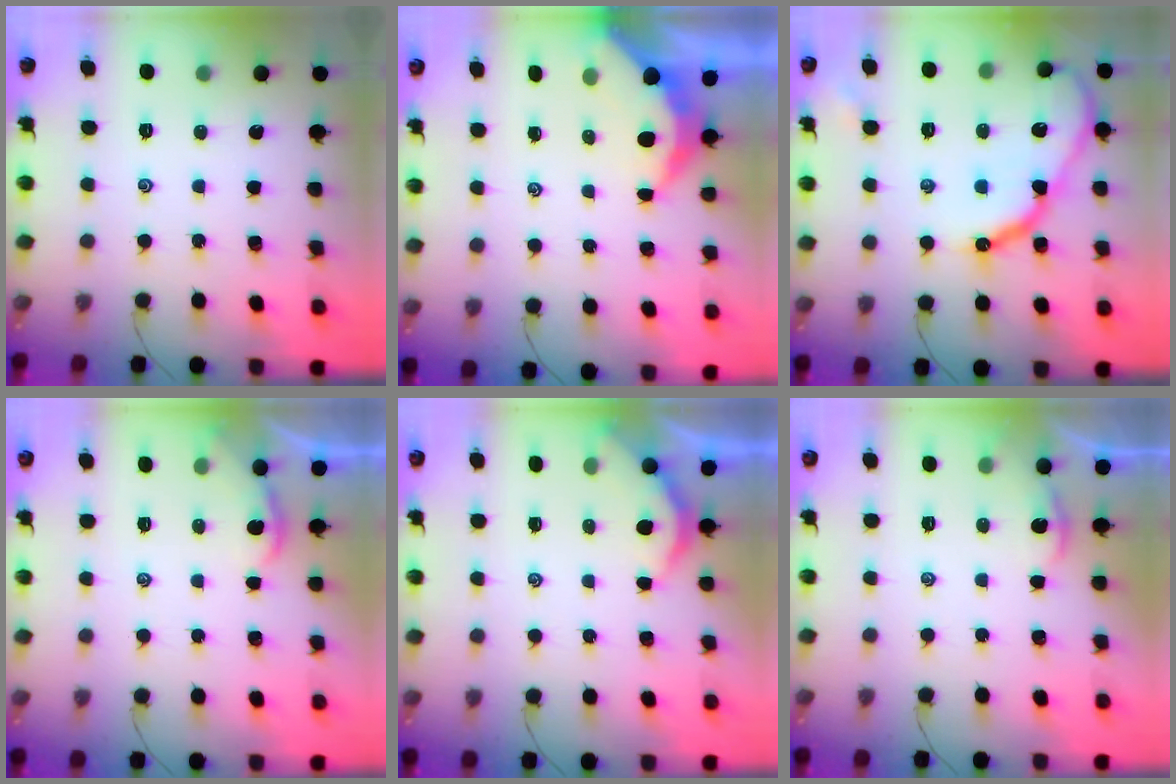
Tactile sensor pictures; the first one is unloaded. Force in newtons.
{"total": 5.5, "press": 5.5, "slide": 0.6}
{"total": 14.1, "press": 14.1, "slide": 1.0}
{"total": 1.2, "press": 1.2, "slide": 0.1}
{"total": 2.6, "press": 2.5, "slide": 0.2}
{"total": 1.2, "press": 1.2, "slide": 0.1}